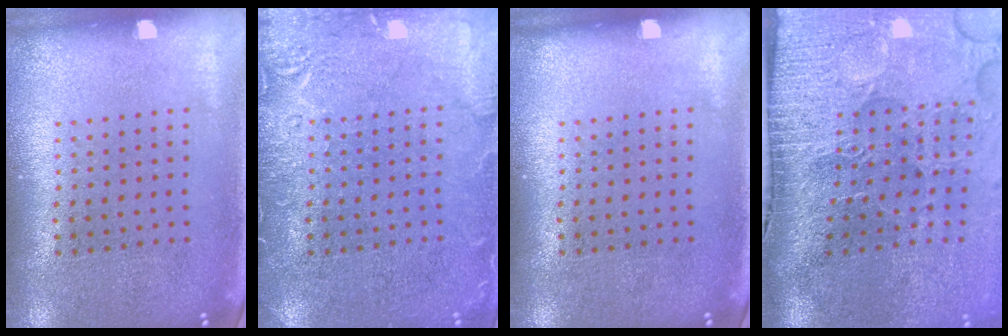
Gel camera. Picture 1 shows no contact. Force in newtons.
{"total": 2.9, "press": 2.9, "slide": 0.4}
{"total": 0.0}
{"total": 5.0, "press": 4.0, "slide": 3.0}